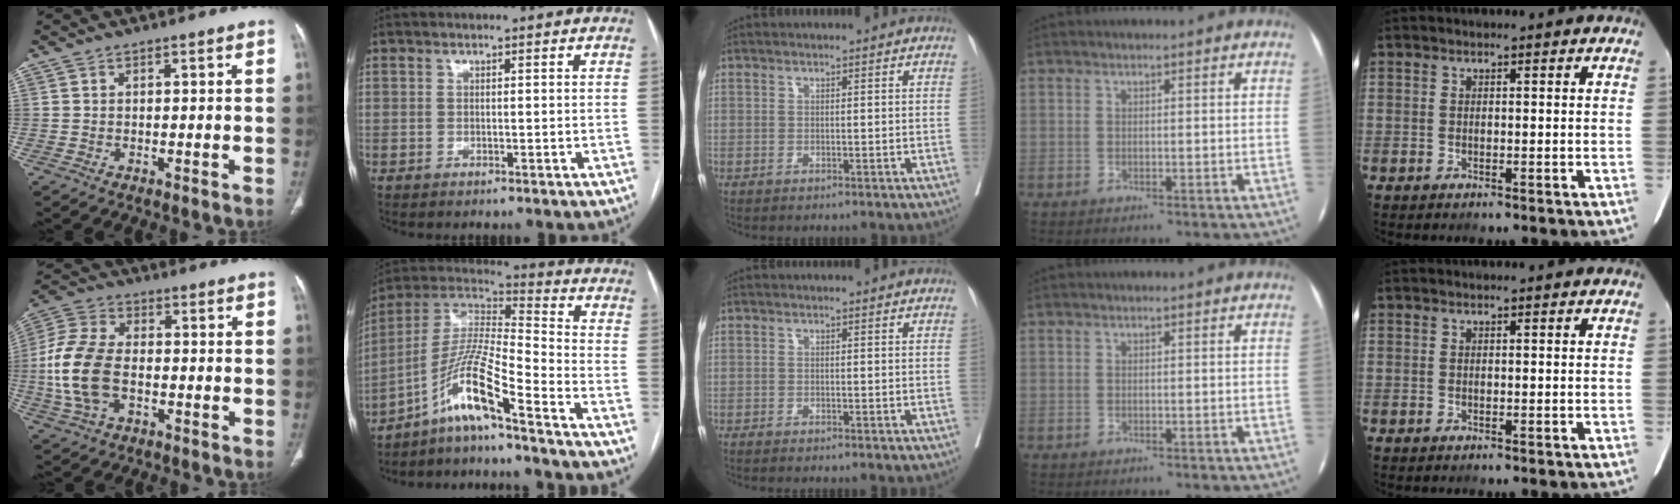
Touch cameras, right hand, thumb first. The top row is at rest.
{"thumb": {"total": 13.6, "force": [-2.2, 8.3, 10.6], "torque": [-0.234, 0.018, -0.044]}, "index": {"total": 11.2, "force": [-7.5, -0.6, 8.3], "torque": [-0.170, 0.005, -0.146]}, "middle": {"total": 2.3, "force": [-2.0, -0.2, 1.0], "torque": [-0.014, -0.001, -0.029]}}